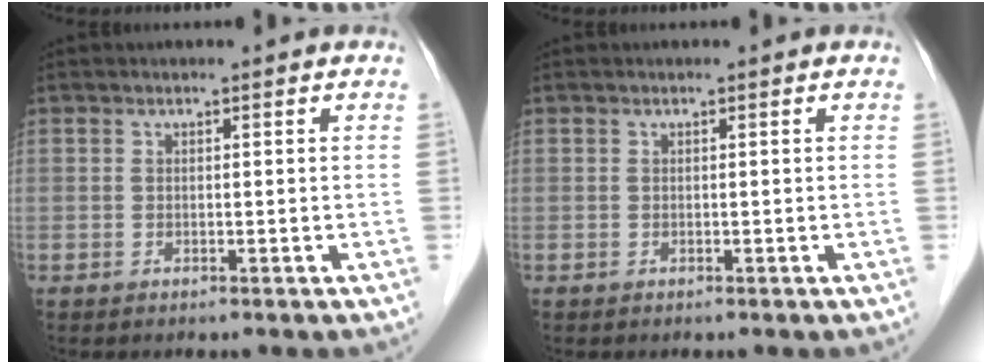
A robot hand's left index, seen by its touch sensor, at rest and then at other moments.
{"total": 0.0}